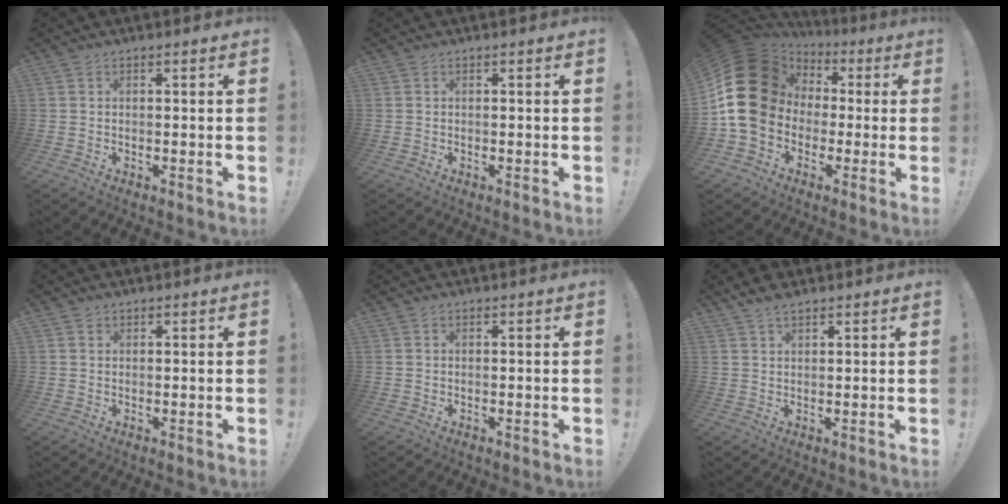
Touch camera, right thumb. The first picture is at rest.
{"total": 0.0}
{"total": 21.5, "force": [1.2, 17.5, 12.4], "torque": [-0.210, 0.005, 0.047]}
{"total": 1.0, "force": [0.7, 0.6, 0.0], "torque": [0.008, -0.003, 0.013]}
{"total": 0.0}
{"total": 3.6, "force": [2.8, 1.5, 1.5], "torque": [-0.021, -0.012, 0.053]}